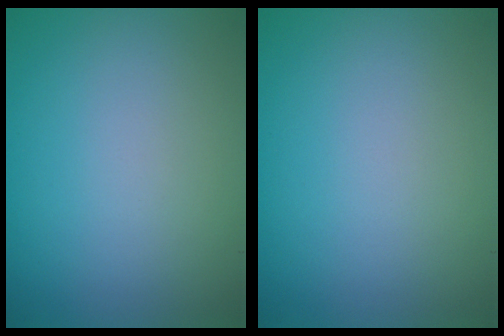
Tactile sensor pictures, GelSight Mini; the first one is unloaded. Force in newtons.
{"total": 0.0}